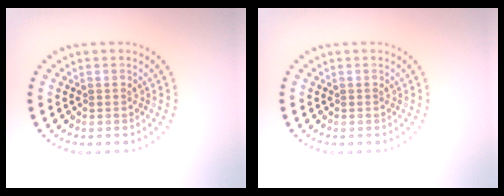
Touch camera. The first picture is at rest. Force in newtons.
{"total": 0.0}